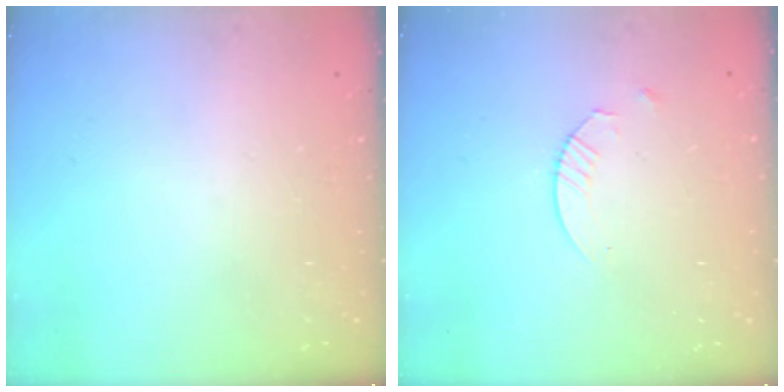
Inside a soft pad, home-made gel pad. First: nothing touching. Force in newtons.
{"total": 2.4, "press": 2.4, "slide": 0.3}